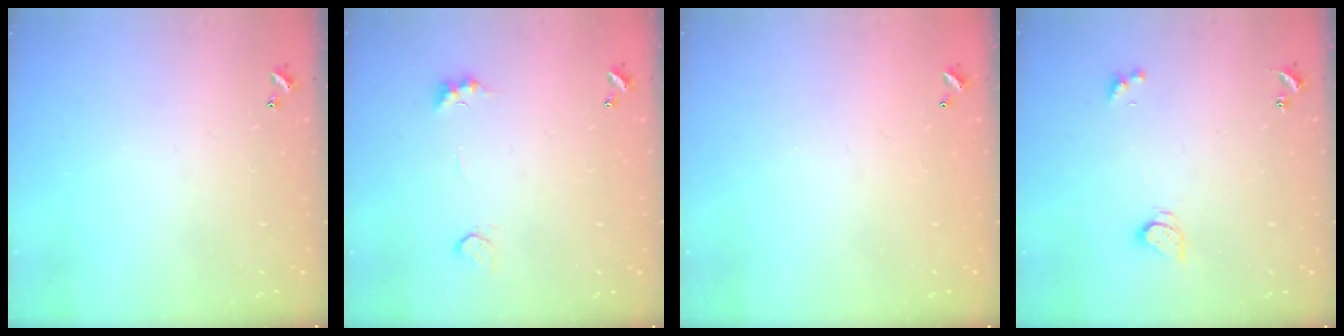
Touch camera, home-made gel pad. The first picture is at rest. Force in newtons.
{"total": 2.7, "press": 2.6, "slide": 0.8}
{"total": 2.8, "press": 2.8, "slide": 0.1}
{"total": 2.5, "press": 2.5, "slide": 0.5}